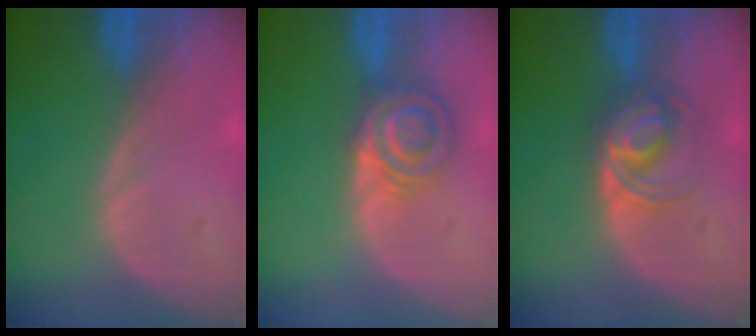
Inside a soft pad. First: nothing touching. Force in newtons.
{"total": 5.7, "press": 5.6, "slide": 1.0}
{"total": 5.8, "press": 5.4, "slide": 2.0}